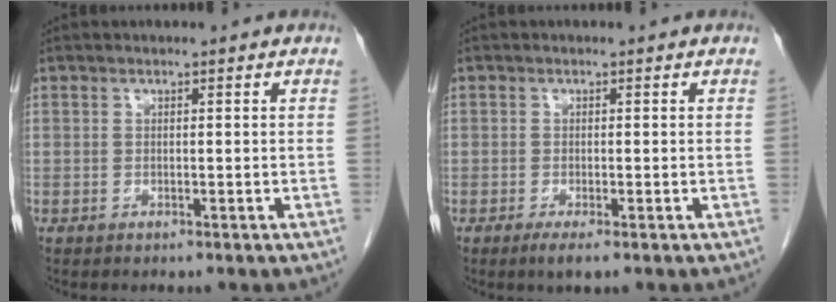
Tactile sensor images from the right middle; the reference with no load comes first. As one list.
[{"total": 1.6, "force": [-1.0, 0.2, 1.3], "torque": [-0.025, -0.005, -0.017]}]